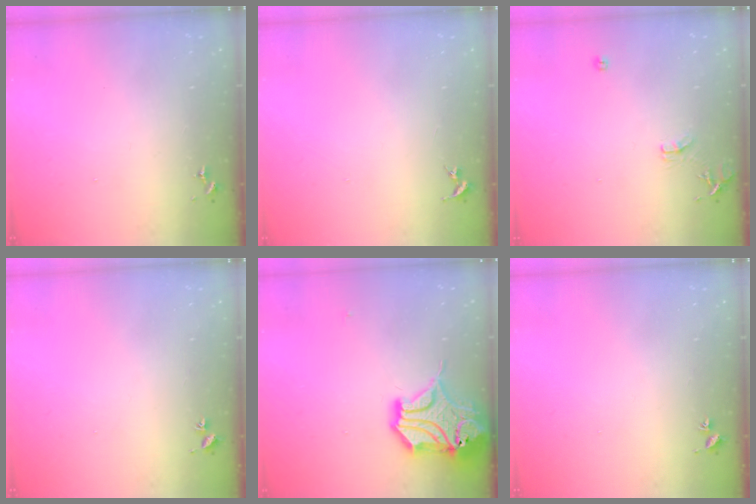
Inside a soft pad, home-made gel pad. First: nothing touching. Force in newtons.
{"total": 0.0}
{"total": 8.6, "press": 8.6, "slide": 0.8}
{"total": 1.8, "press": 1.8, "slide": 0.2}
{"total": 16.6, "press": 16.5, "slide": 2.1}
{"total": 1.8, "press": 1.8, "slide": 0.2}